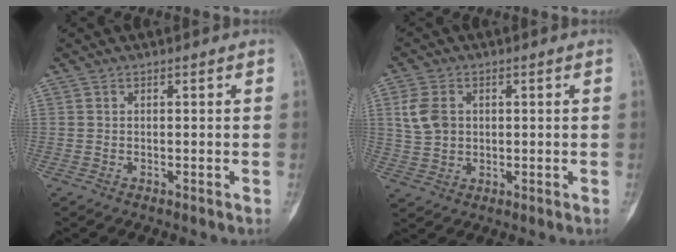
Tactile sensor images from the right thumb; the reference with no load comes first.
{"total": 6.5, "force": [1.5, 5.0, 4.0], "torque": [-0.073, 0.000, 0.033]}